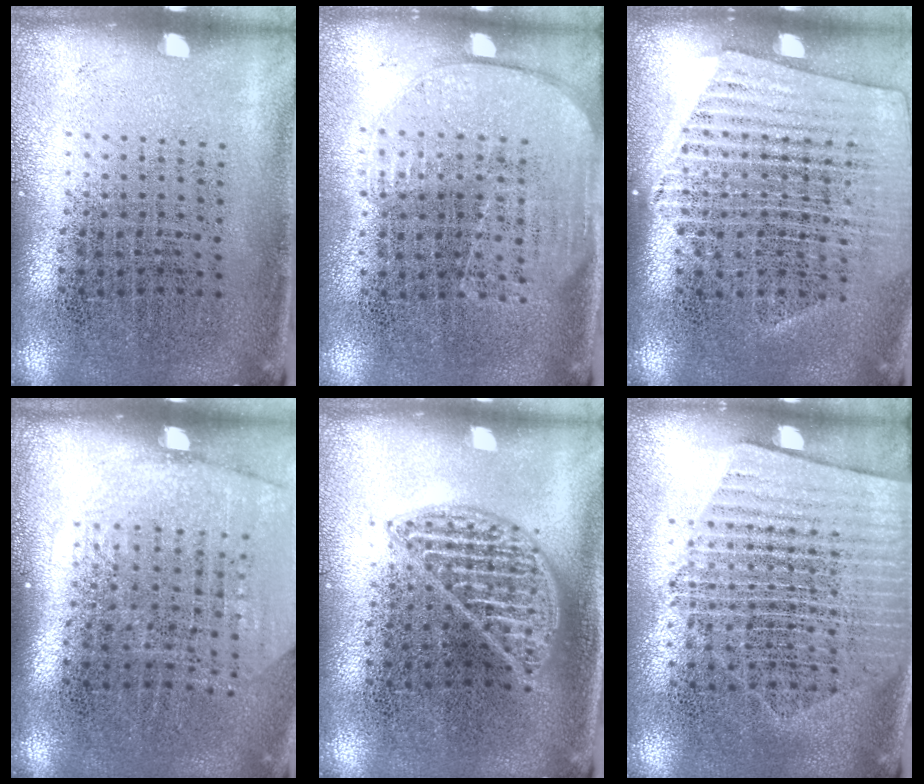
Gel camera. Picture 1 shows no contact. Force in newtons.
{"total": 1.7, "press": 1.5, "slide": 0.8}
{"total": 1.5, "press": 1.5, "slide": 0.4}
{"total": 1.8, "press": 1.5, "slide": 0.9}
{"total": 1.3, "press": 1.3, "slide": 0.1}
{"total": 1.7, "press": 1.5, "slide": 0.7}